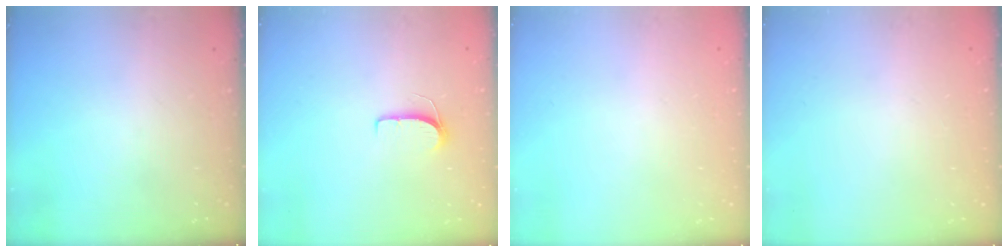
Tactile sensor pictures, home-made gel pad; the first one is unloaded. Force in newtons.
{"total": 6.1, "press": 6.1, "slide": 0.5}
{"total": 0.0}
{"total": 0.0}